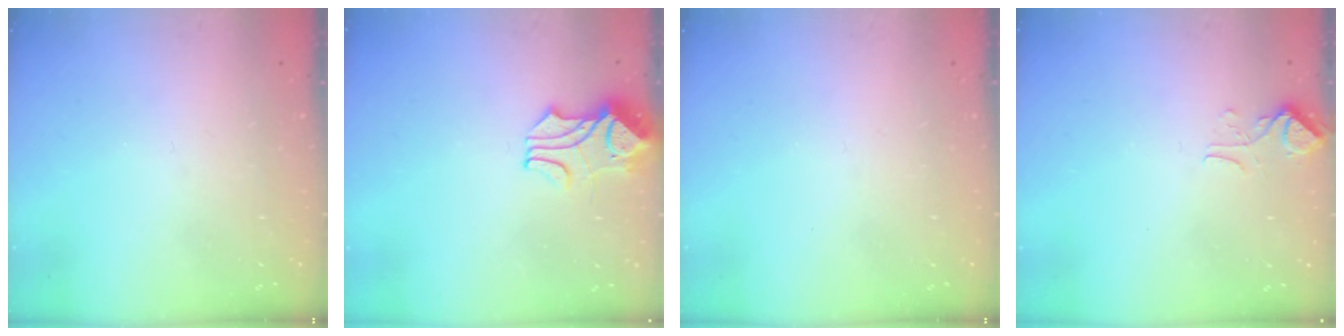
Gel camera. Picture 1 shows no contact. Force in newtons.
{"total": 1.7, "press": 1.3, "slide": 1.1}
{"total": 0.0}
{"total": 2.4, "press": 2.3, "slide": 0.7}